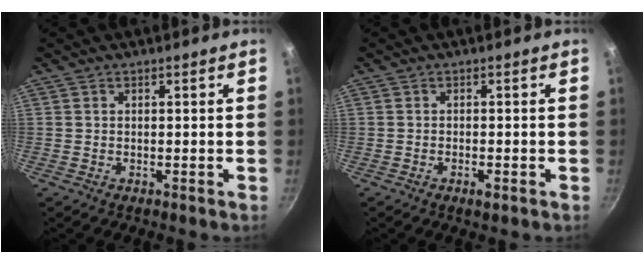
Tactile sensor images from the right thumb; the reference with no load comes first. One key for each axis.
{"total": 1.8, "fx": -0.9, "fy": 0.7, "fz": 1.4, "tx": -0.030, "ty": 0.003, "tz": -0.015}